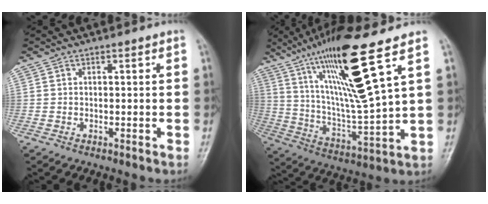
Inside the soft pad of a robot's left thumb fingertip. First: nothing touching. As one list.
[{"total": 19.7, "force": [10.5, 1.6, 16.6], "torque": [-0.296, -0.054, 0.192]}]